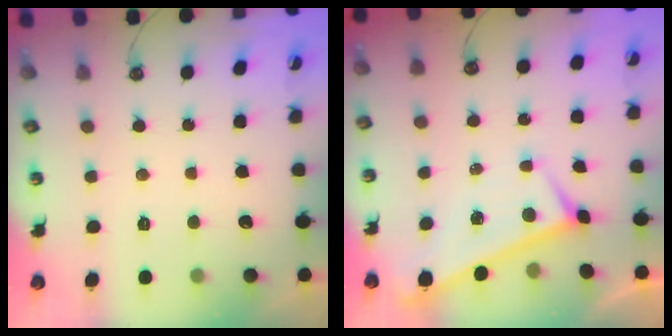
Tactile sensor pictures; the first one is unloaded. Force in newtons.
{"total": 0.0}